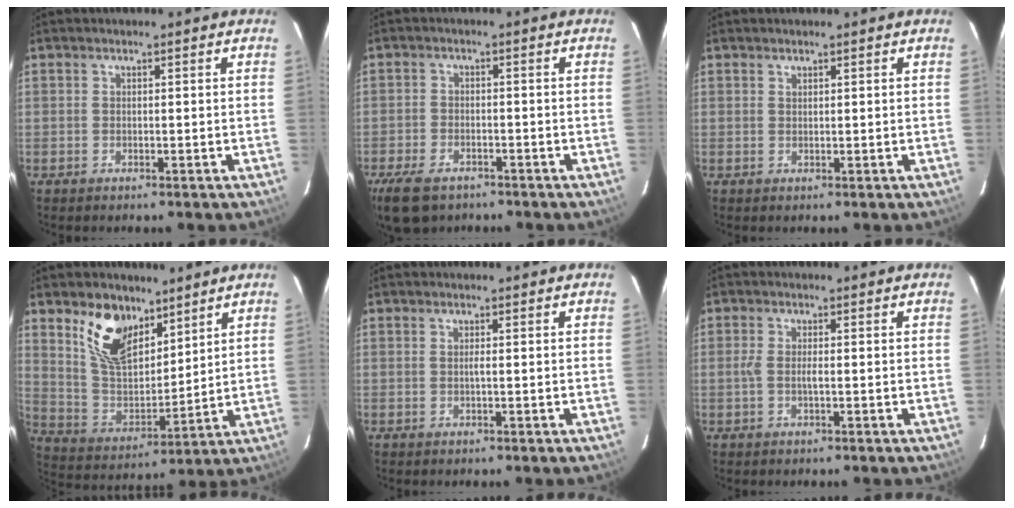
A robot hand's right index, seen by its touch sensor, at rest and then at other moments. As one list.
[{"total": 9.4, "force": [-6.5, 4.9, 4.7], "torque": [-0.125, -0.016, -0.117]}, {"total": 0.5, "force": [0.5, 0.2, 0.1], "torque": [-0.001, 0.001, 0.010]}, {"total": 14.0, "force": [8.8, 7.4, 8.1], "torque": [-0.158, 0.000, 0.172]}, {"total": 0.6, "force": [0.0, -0.2, 0.5], "torque": [-0.011, 0.000, -0.002]}, {"total": 2.2, "force": [-0.4, 0.3, 2.2], "torque": [-0.044, 0.000, -0.009]}]